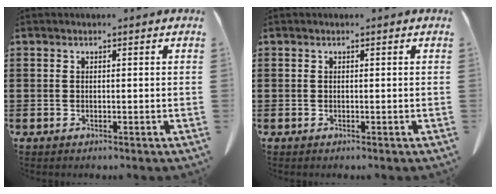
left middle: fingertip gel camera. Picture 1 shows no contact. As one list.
[{"total": 0.0}]